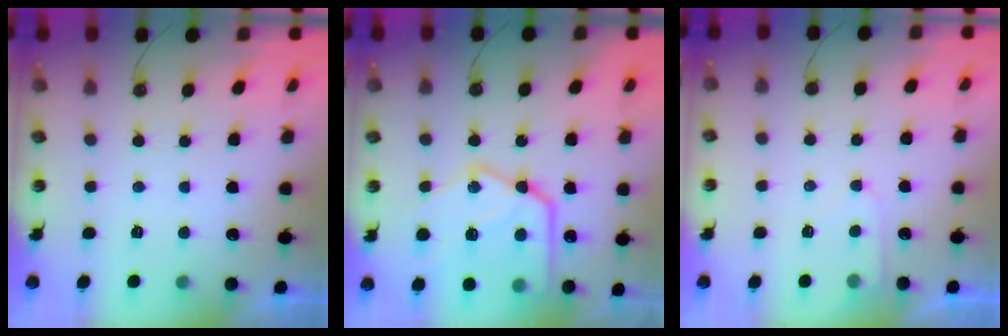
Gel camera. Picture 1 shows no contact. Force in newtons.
{"total": 23.0, "press": 22.9, "slide": 2.5}
{"total": 4.5, "press": 4.4, "slide": 0.6}